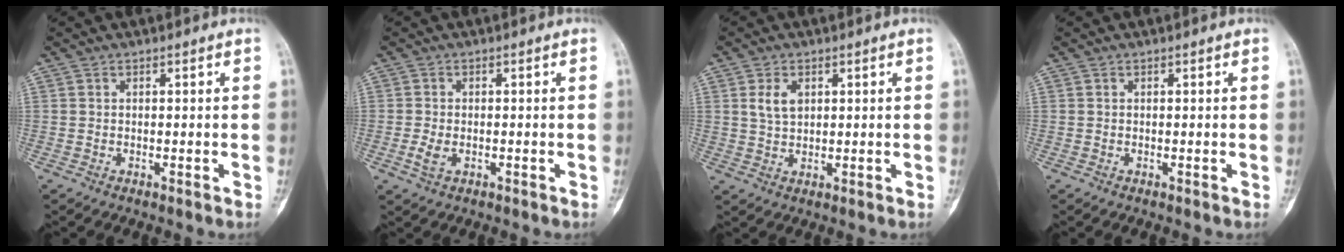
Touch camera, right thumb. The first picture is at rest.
{"total": 2.8, "force": [-0.8, 1.7, 2.1], "torque": [-0.046, 0.001, -0.016]}
{"total": 3.9, "force": [1.5, 2.5, 2.6], "torque": [-0.040, -0.003, 0.031]}
{"total": 0.0}